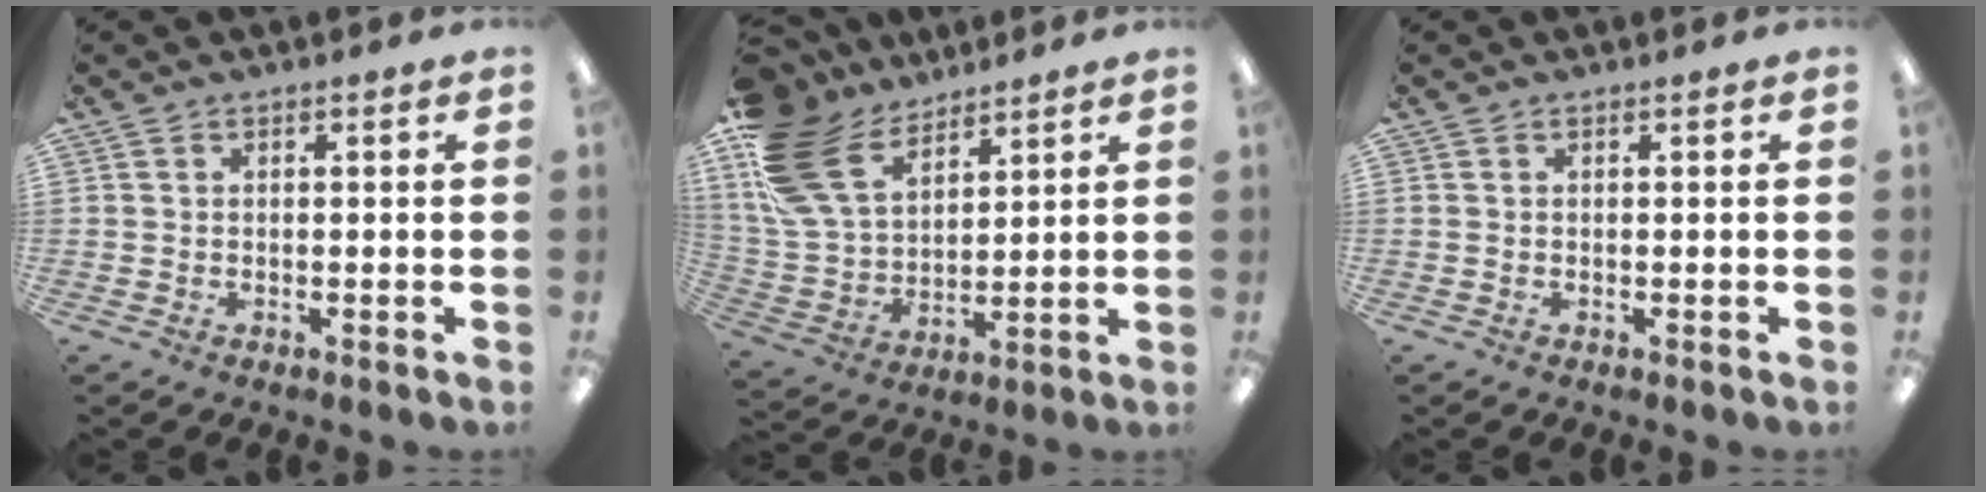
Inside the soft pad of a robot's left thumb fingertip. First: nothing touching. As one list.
[{"total": 19.0, "force": [10.9, 11.4, 10.6], "torque": [-0.264, -0.043, 0.206]}, {"total": 0.0}]